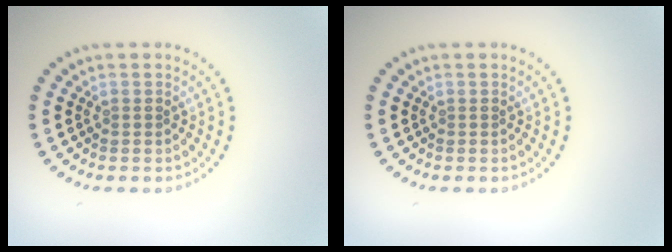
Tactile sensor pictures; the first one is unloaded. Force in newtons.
{"total": 0.0}